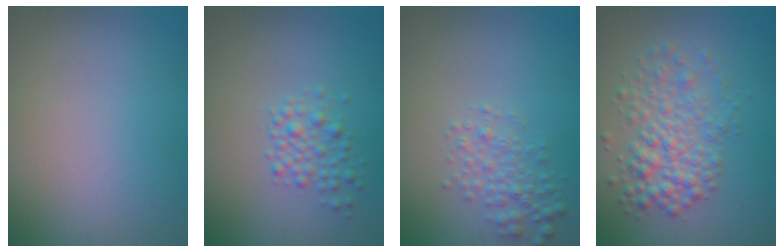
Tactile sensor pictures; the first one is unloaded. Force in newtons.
{"total": 2.0, "press": 2.0, "slide": 0.0}
{"total": 2.4, "press": 2.4, "slide": 0.1}
{"total": 4.4, "press": 4.4, "slide": 0.1}